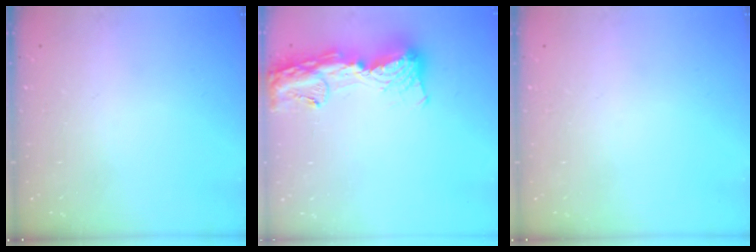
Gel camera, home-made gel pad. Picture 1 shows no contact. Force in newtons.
{"total": 15.6, "press": 15.5, "slide": 1.6}
{"total": 0.0}